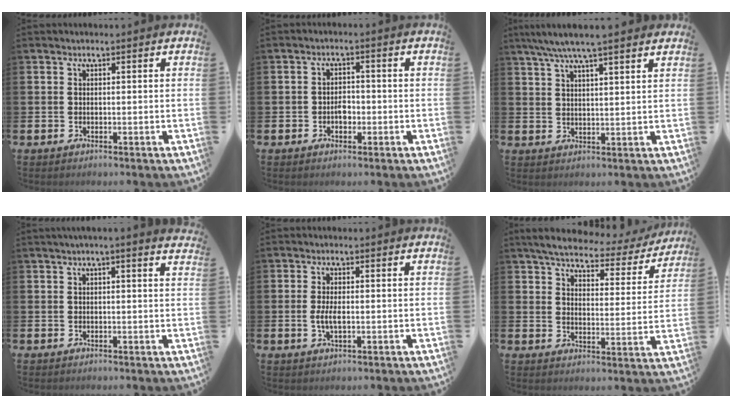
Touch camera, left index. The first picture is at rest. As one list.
[{"total": 2.1, "force": [-0.6, 1.5, 1.3], "torque": [-0.011, 0.000, -0.017]}, {"total": 6.2, "force": [5.6, 0.3, 2.7], "torque": [-0.064, -0.015, 0.099]}, {"total": 1.2, "force": [1.0, -0.3, 0.7], "torque": [-0.006, -0.002, 0.016]}, {"total": 2.8, "force": [-0.2, 1.1, 2.6], "torque": [-0.044, 0.001, -0.006]}, {"total": 4.9, "force": [4.3, 1.3, 1.8], "torque": [-0.052, -0.031, 0.066]}]